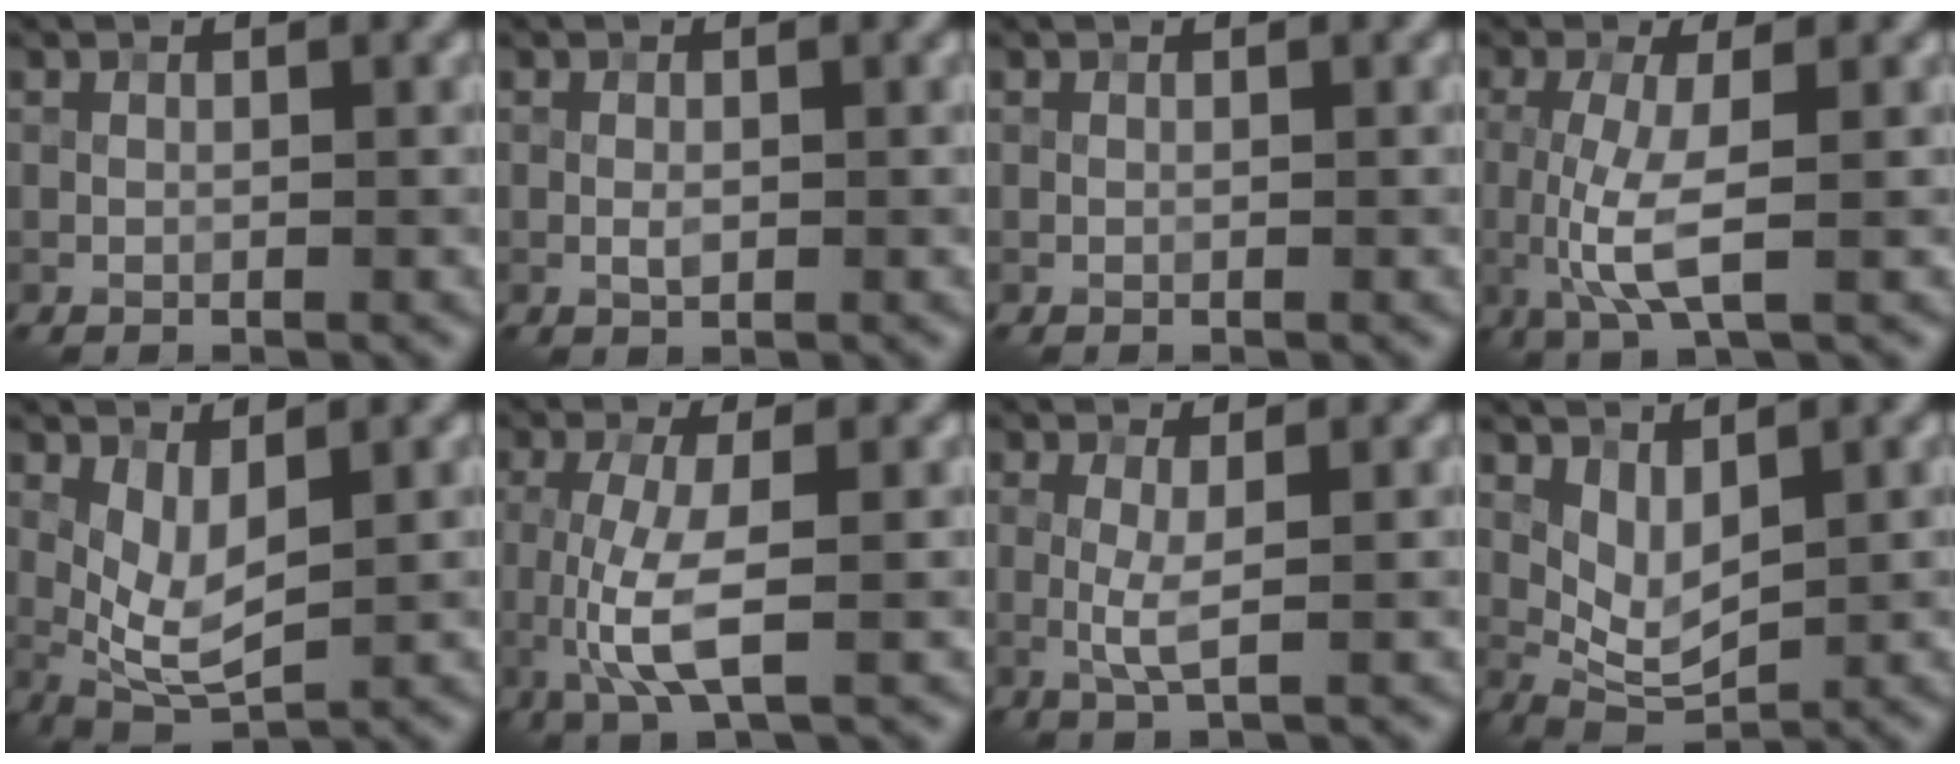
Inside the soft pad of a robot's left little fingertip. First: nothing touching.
{"total": 0.6, "force": [-0.2, 0.3, 0.5], "torque": [-0.015, -0.002, -0.003]}
{"total": 0.0}
{"total": 4.7, "force": [-0.9, 1.2, 4.5], "torque": [-0.107, -0.010, -0.016]}
{"total": 4.0, "force": [0.6, 1.7, 3.5], "torque": [-0.076, -0.014, 0.016]}
{"total": 5.3, "force": [-1.0, 1.6, 5.0], "torque": [-0.114, -0.010, -0.017]}
{"total": 2.4, "force": [-0.3, 0.4, 2.4], "torque": [-0.055, -0.002, -0.007]}
{"total": 3.3, "force": [1.1, 1.7, 2.6], "torque": [-0.055, -0.013, 0.027]}